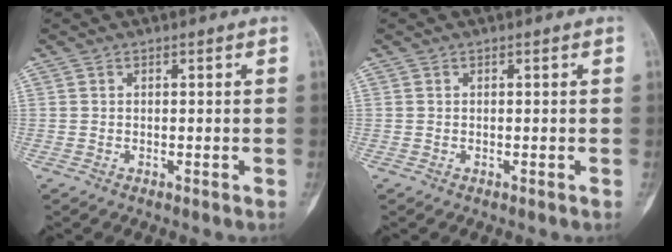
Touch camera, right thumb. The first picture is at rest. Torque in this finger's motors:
{"motor_torque": [0.14, 0.01, 0.13, -0.11, 0.01]}